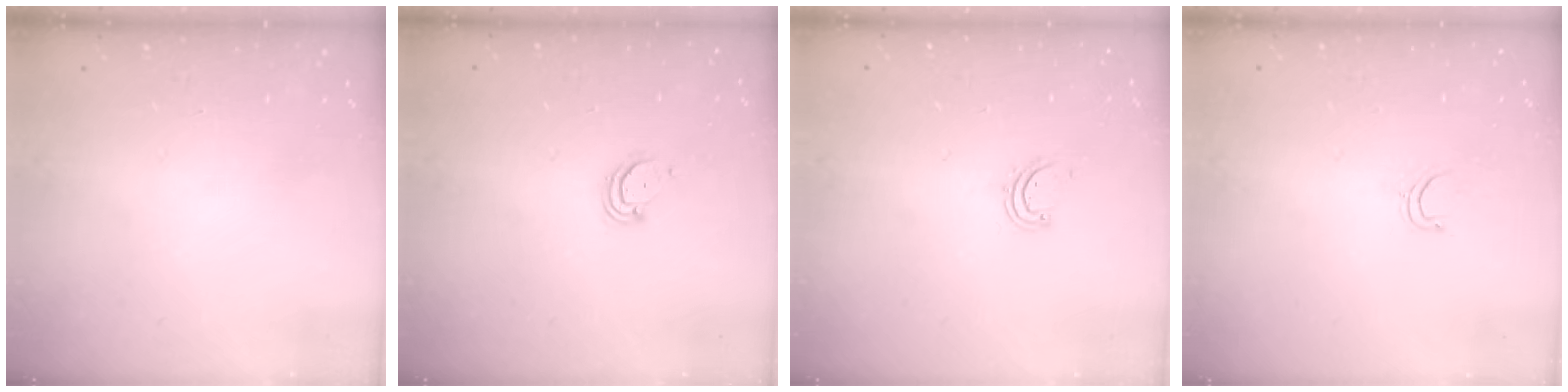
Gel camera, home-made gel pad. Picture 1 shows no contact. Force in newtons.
{"total": 3.0, "press": 3.0, "slide": 0.2}
{"total": 2.9, "press": 2.9, "slide": 0.3}
{"total": 4.1, "press": 4.1, "slide": 0.7}